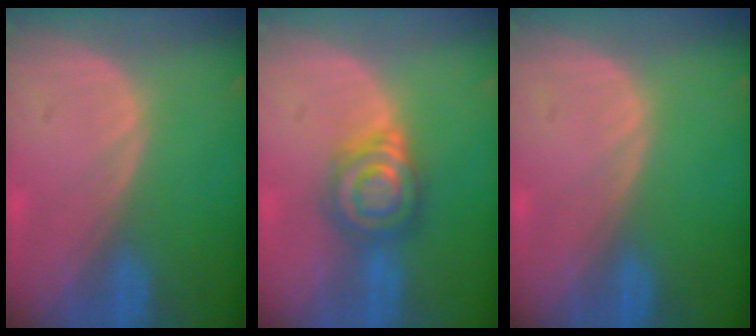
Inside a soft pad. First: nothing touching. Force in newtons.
{"total": 6.3, "press": 6.3, "slide": 0.5}
{"total": 0.0}